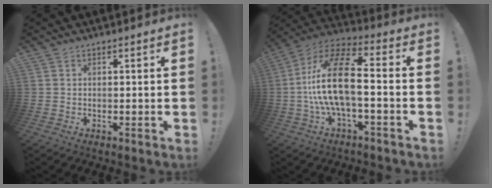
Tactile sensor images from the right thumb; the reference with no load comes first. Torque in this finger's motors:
{"motor_torque": [1.93, 2.00, 0.91, -0.64, 0.22]}